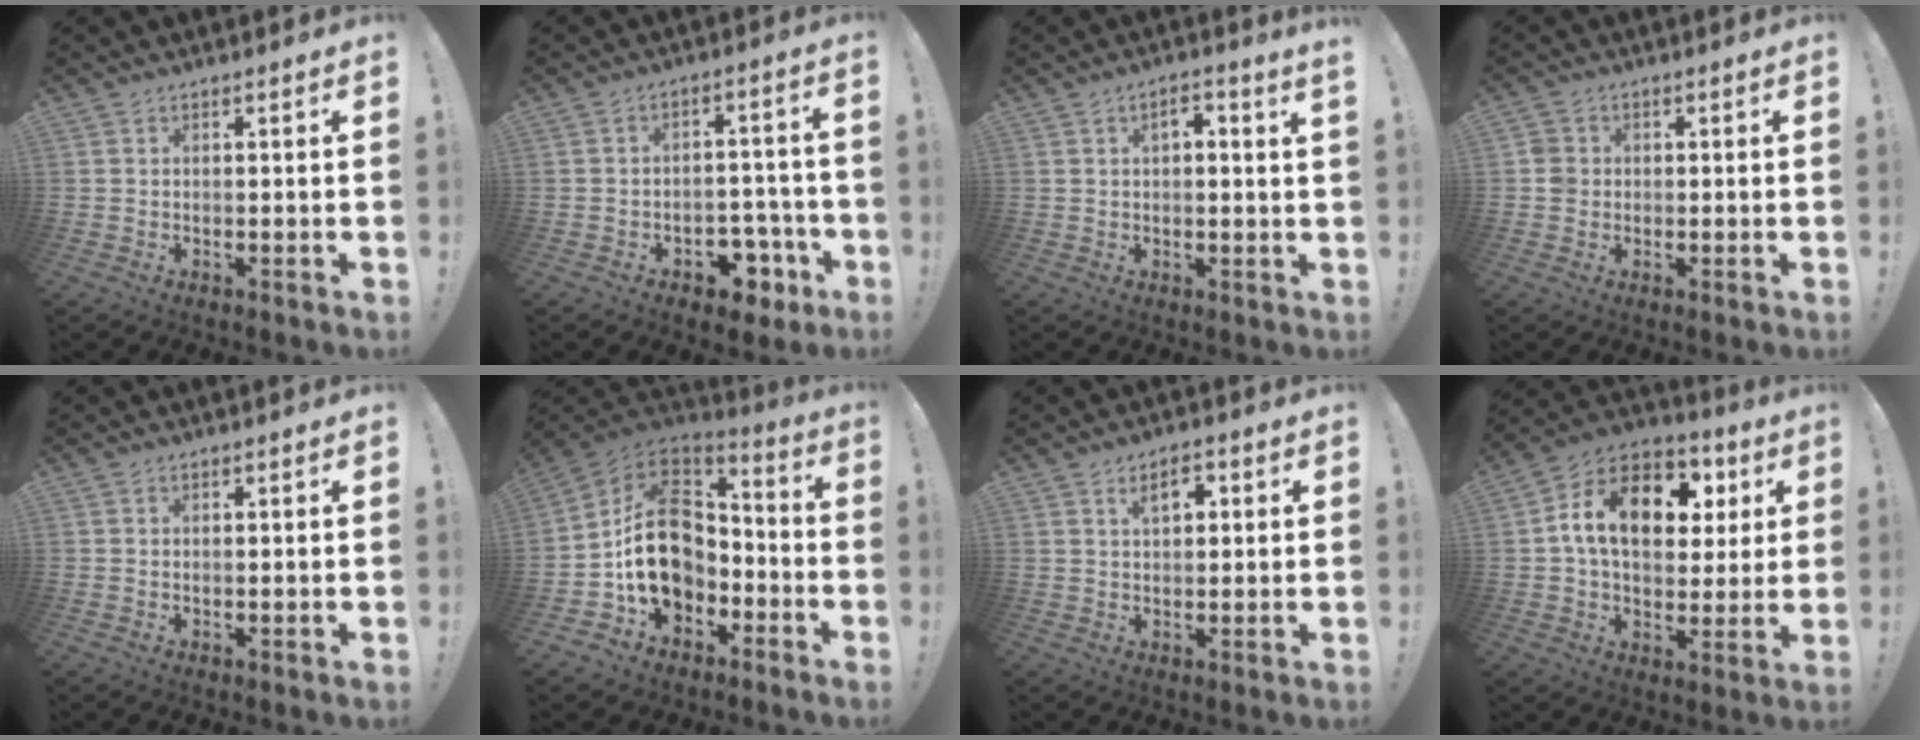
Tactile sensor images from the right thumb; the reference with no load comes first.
{"total": 8.6, "force": [-4.9, 5.6, 4.2], "torque": [-0.031, 0.046, -0.078]}
{"total": 2.6, "force": [0.7, 0.3, 2.4], "torque": [-0.039, -0.001, 0.009]}
{"total": 3.5, "force": [-0.3, 3.3, 1.1], "torque": [-0.012, 0.008, -0.004]}
{"total": 0.0}
{"total": 18.9, "force": [-0.9, 14.7, 11.9], "torque": [-0.191, 0.020, 0.003]}
{"total": 5.3, "force": [2.0, 2.9, 3.9], "torque": [-0.051, -0.002, 0.029]}
{"total": 17.4, "force": [4.8, 11.6, 12.1], "torque": [-0.181, -0.009, 0.084]}